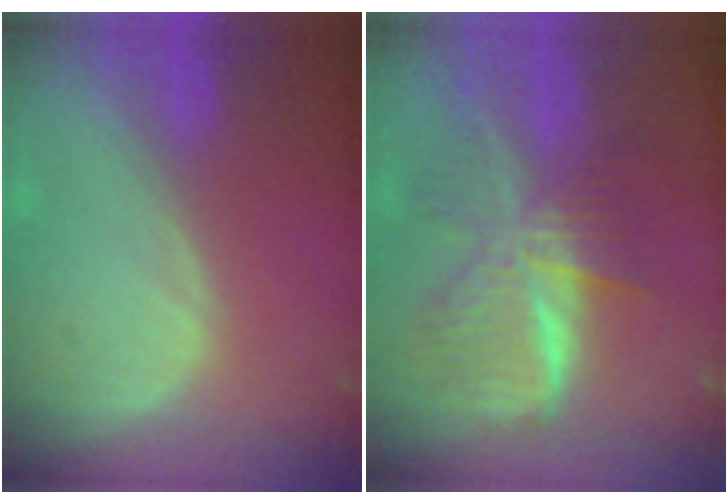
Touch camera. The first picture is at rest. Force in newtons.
{"total": 9.4, "press": 9.4, "slide": 0.5}